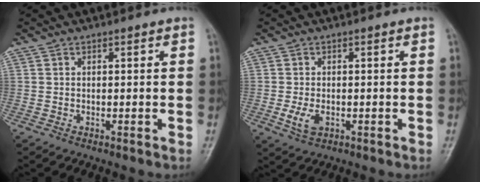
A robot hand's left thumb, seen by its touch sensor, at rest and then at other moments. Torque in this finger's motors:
{"motor_torque": [0.08, 0.16, 0.57, 0.12, 0.06]}